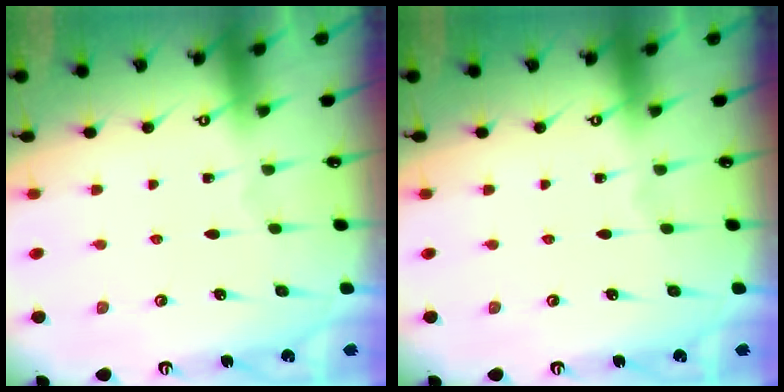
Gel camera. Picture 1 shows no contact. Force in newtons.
{"total": 0.0}